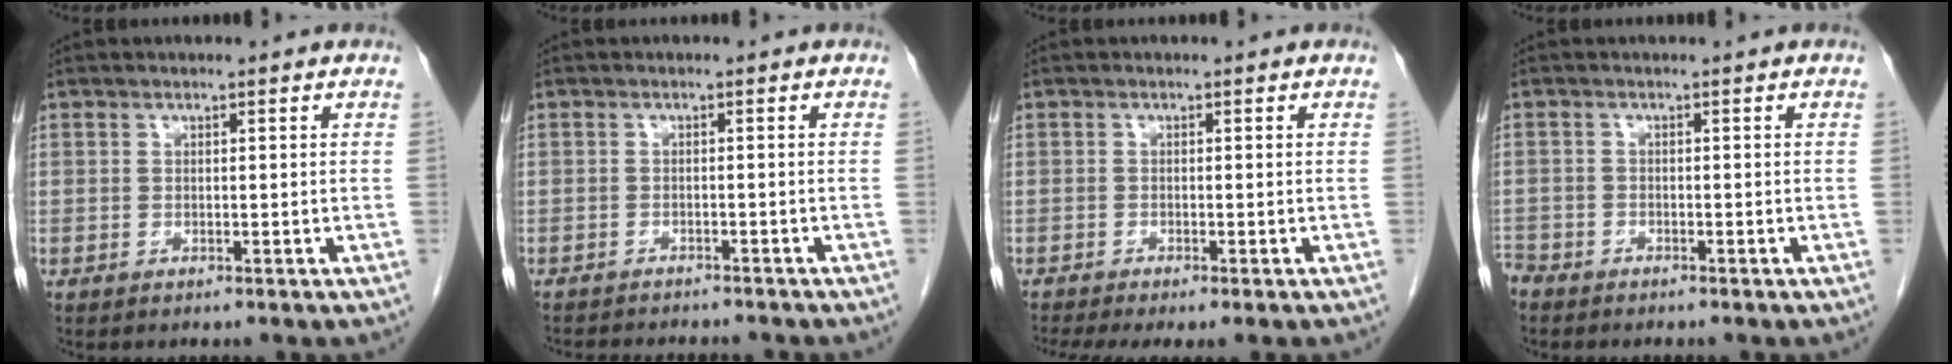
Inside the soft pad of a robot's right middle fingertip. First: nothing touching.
{"total": 8.9, "force": [-8.2, 1.9, 3.0], "torque": [-0.043, -0.006, -0.103]}
{"total": 5.5, "force": [-4.3, 0.4, 3.4], "torque": [-0.049, -0.012, -0.071]}
{"total": 2.9, "force": [-2.7, 1.2, 0.5], "torque": [-0.009, -0.003, -0.050]}